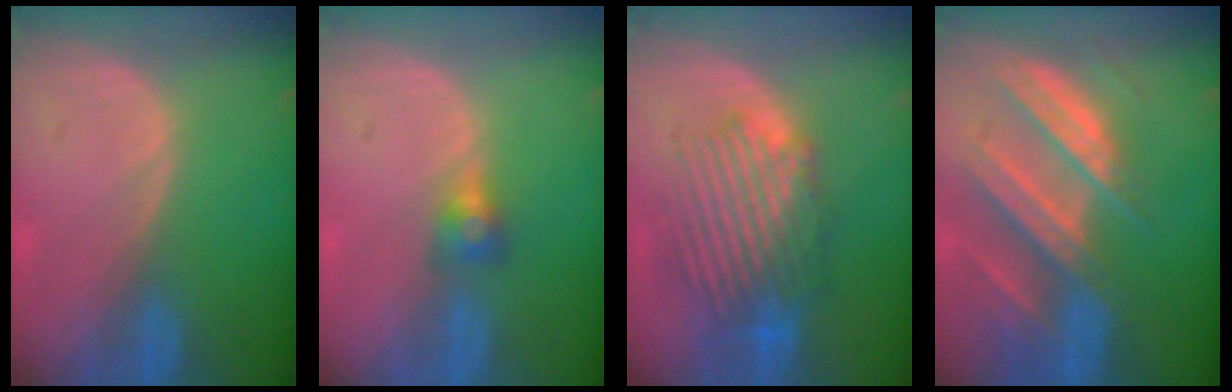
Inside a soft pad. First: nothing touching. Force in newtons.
{"total": 2.8, "press": 2.5, "slide": 1.3}
{"total": 9.1, "press": 8.6, "slide": 2.8}
{"total": 10.3, "press": 9.1, "slide": 4.8}